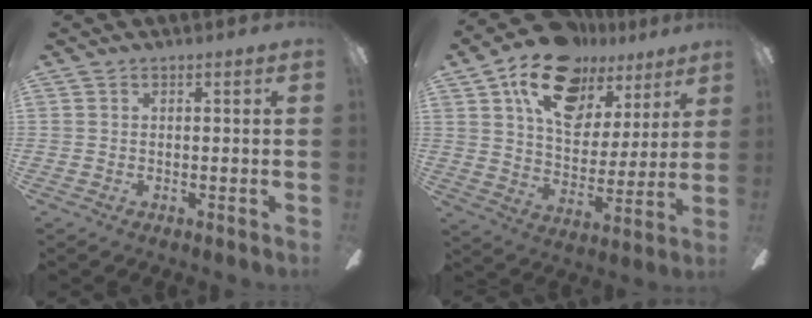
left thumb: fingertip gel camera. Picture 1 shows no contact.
{"total": 19.5, "force": [12.0, 11.5, 10.3], "torque": [-0.174, -0.056, 0.217]}